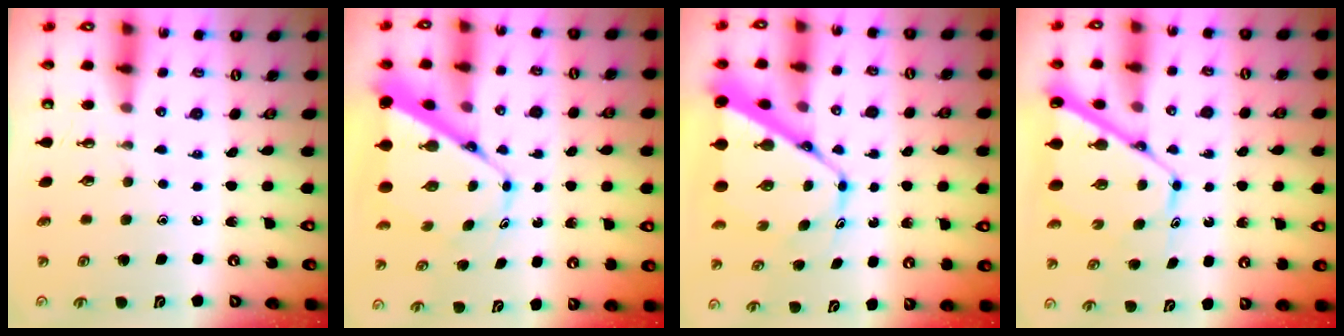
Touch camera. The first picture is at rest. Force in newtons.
{"total": 10.8, "press": 10.8, "slide": 1.1}
{"total": 12.6, "press": 12.6, "slide": 1.2}
{"total": 11.1, "press": 11.1, "slide": 1.2}